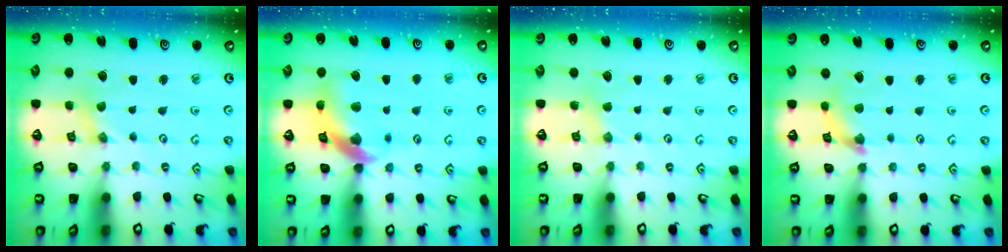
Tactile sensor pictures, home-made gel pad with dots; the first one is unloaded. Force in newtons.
{"total": 12.8, "press": 12.7, "slide": 1.9}
{"total": 2.5, "press": 2.5, "slide": 0.4}
{"total": 5.0, "press": 5.0, "slide": 0.4}